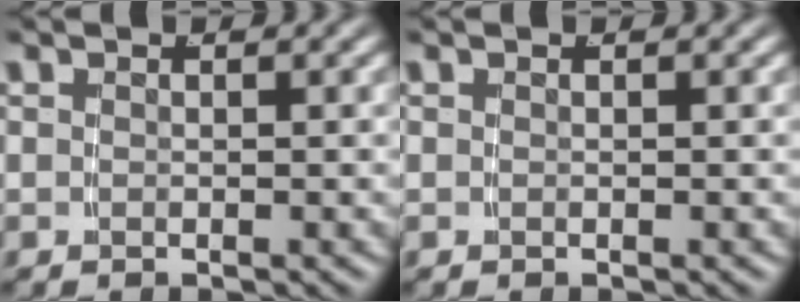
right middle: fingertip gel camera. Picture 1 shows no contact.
{"total": 0.0}